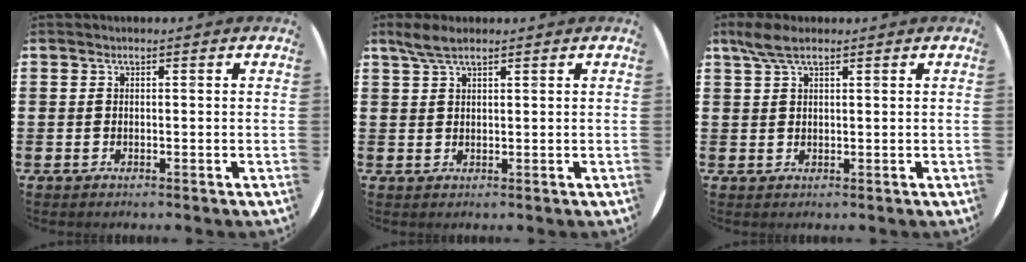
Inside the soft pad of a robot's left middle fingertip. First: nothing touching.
{"total": 3.0, "force": [2.3, 0.8, 1.7], "torque": [-0.037, 0.006, 0.041]}
{"total": 3.3, "force": [2.3, 1.0, 2.2], "torque": [-0.046, 0.006, 0.041]}